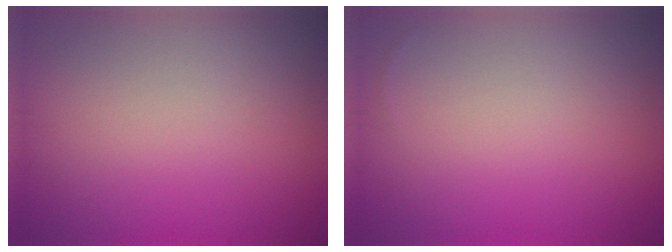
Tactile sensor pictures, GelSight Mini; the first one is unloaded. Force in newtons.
{"total": 0.0}